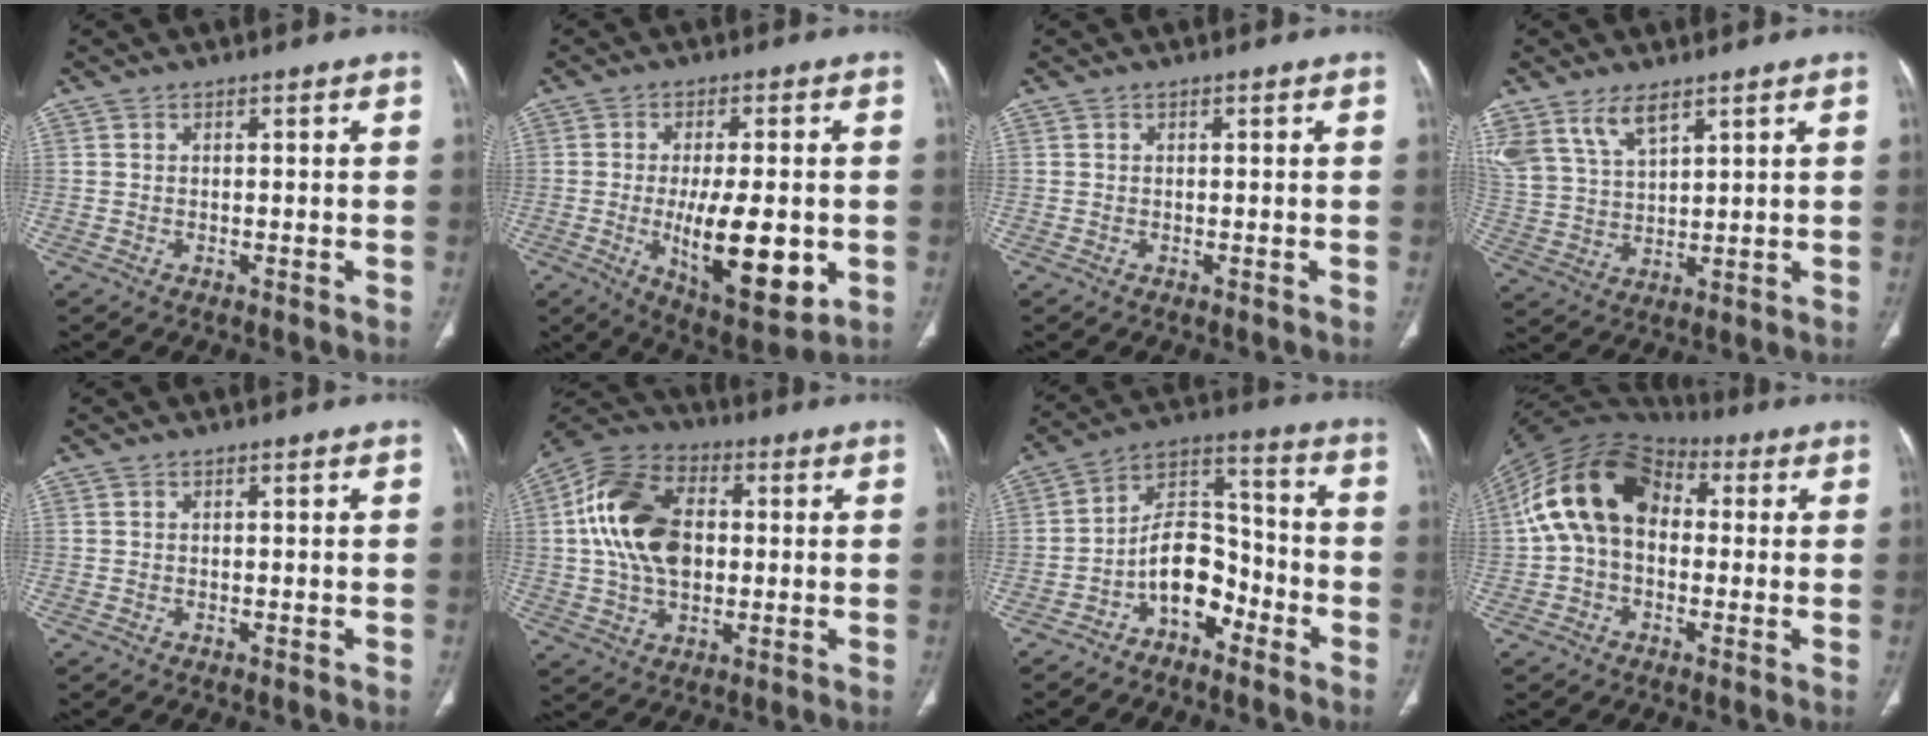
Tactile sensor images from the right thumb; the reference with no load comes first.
{"total": 16.1, "force": [-2.8, 6.1, 14.6], "torque": [-0.211, -0.019, -0.031]}
{"total": 0.0}
{"total": 9.3, "force": [6.2, 4.2, 5.5], "torque": [-0.106, -0.016, 0.136]}
{"total": 0.0}
{"total": 17.1, "force": [1.6, 11.1, 12.9], "torque": [-0.230, 0.019, 0.025]}
{"total": 11.3, "force": [-5.4, 7.0, 7.0], "torque": [-0.093, 0.074, -0.100]}
{"total": 16.1, "force": [1.4, 11.1, 11.5], "torque": [-0.202, 0.043, 0.013]}